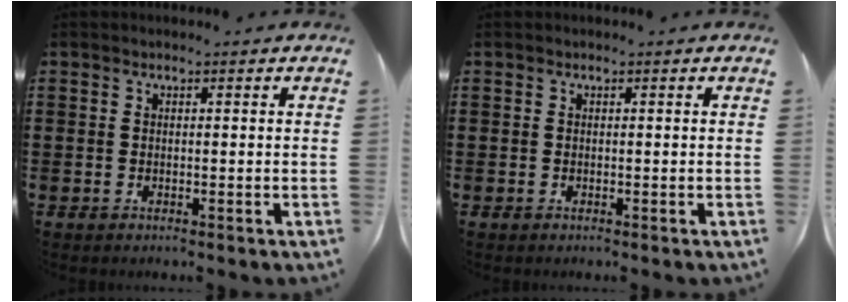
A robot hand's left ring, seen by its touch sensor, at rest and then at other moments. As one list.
[{"total": 0.0}]